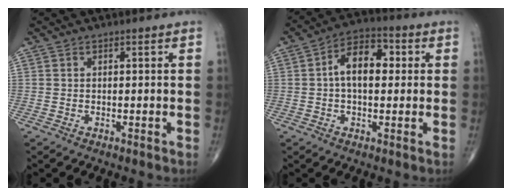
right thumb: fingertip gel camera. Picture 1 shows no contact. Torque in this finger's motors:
{"motor_torque": [0.07, 0.28, 0.88, 0.04, 0.08]}